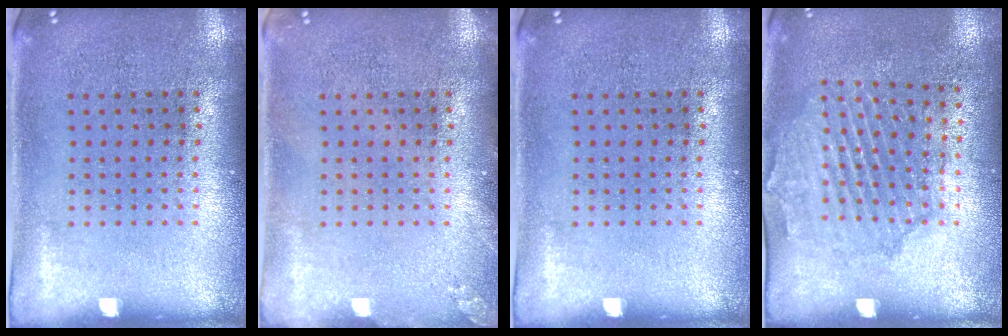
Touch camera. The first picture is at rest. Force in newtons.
{"total": 0.9, "press": 0.9, "slide": 0.1}
{"total": 0.0}
{"total": 1.5, "press": 1.5, "slide": 0.4}